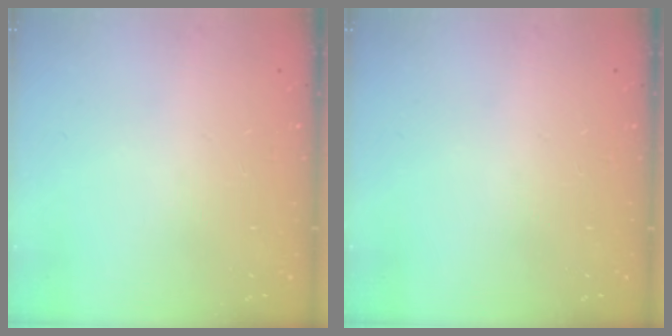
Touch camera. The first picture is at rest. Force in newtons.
{"total": 0.0}